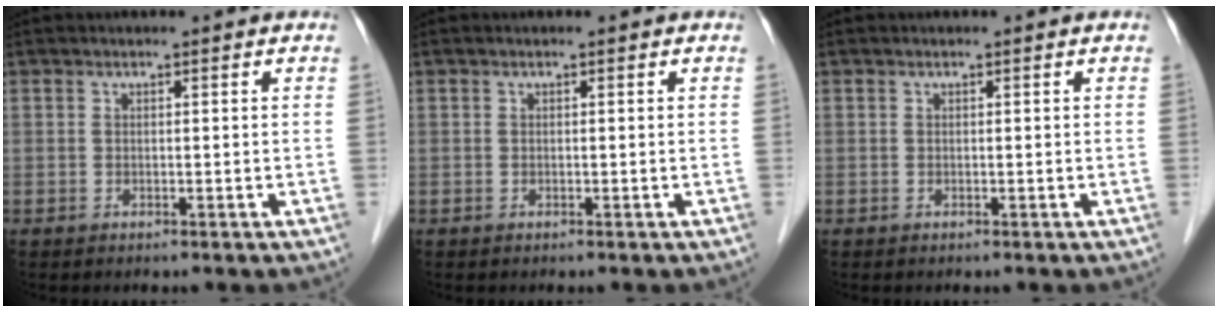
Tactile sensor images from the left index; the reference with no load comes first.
{"total": 0.0}
{"total": 0.0}